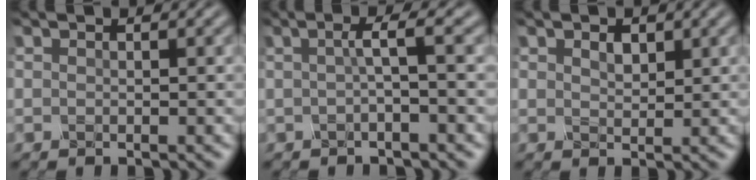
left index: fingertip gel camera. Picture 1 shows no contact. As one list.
[{"total": 2.1, "force": [-0.4, 0.2, 2.0], "torque": [-0.036, 0.008, -0.014]}, {"total": 1.4, "force": [0.6, 0.9, 0.8], "torque": [-0.019, -0.001, 0.013]}]